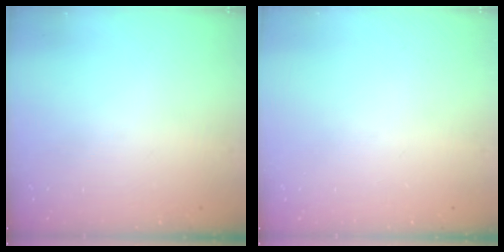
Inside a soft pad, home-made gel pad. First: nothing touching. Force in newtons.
{"total": 0.0}